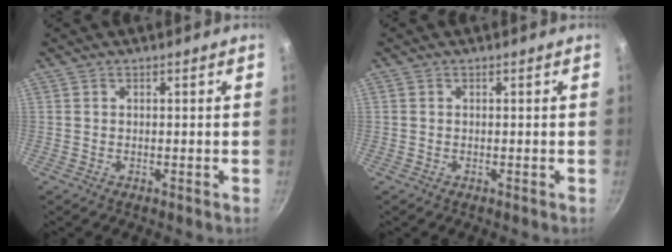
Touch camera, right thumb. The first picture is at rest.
{"total": 0.0}